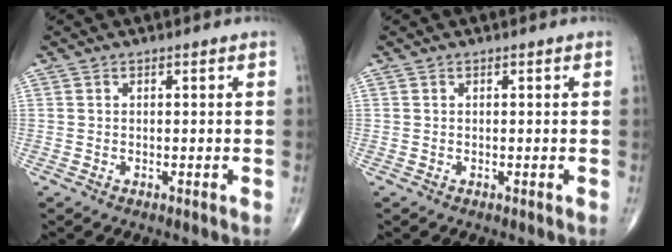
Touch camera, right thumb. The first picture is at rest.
{"total": 0.0}